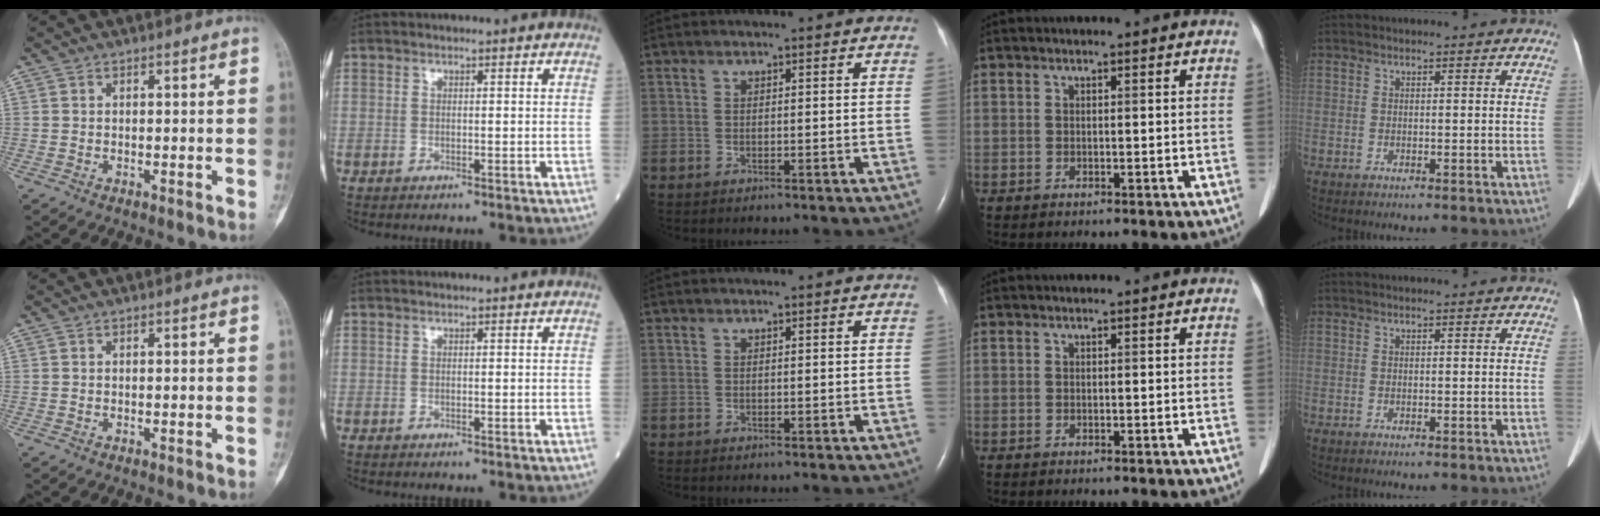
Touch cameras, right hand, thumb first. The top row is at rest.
{}